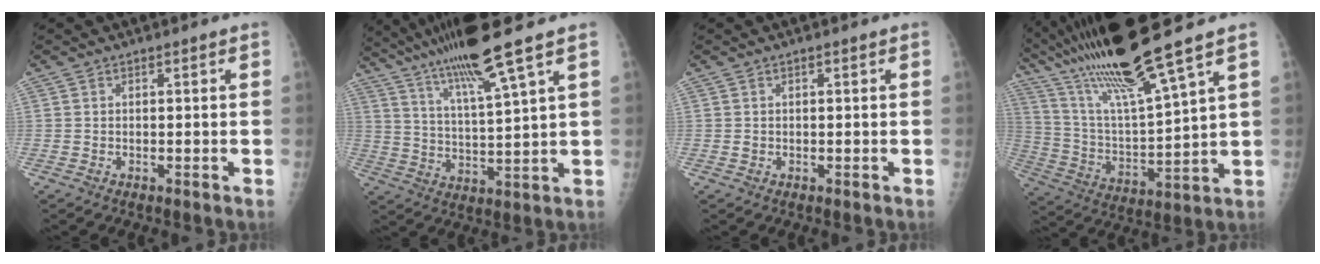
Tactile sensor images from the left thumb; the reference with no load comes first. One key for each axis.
{"total": 14.2, "fx": 9.5, "fy": -0.2, "fz": 10.6, "tx": -0.190, "ty": -0.036, "tz": 0.169}
{"total": 0.8, "fx": 0.3, "fy": 0.5, "fz": 0.5, "tx": -0.006, "ty": 0.000, "tz": 0.006}
{"total": 19.3, "fx": 14.6, "fy": 0.2, "fz": 12.7, "tx": -0.229, "ty": -0.056, "tz": 0.280}